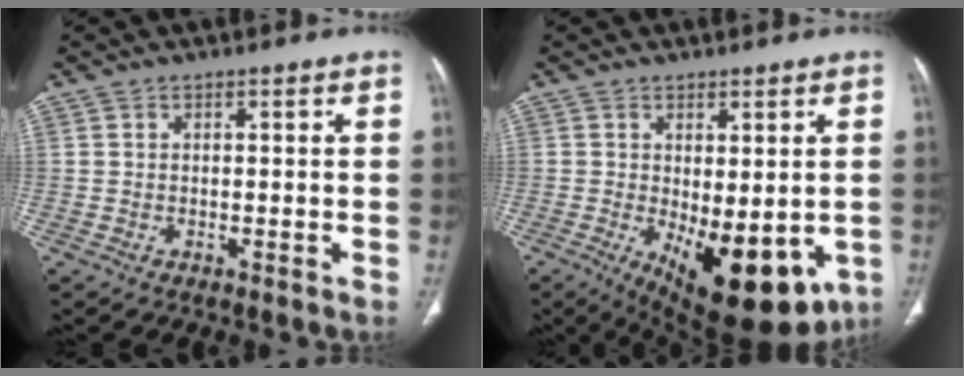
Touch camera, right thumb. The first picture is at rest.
{"total": 15.1, "force": [-4.0, 6.8, 12.8], "torque": [-0.172, -0.020, -0.034]}